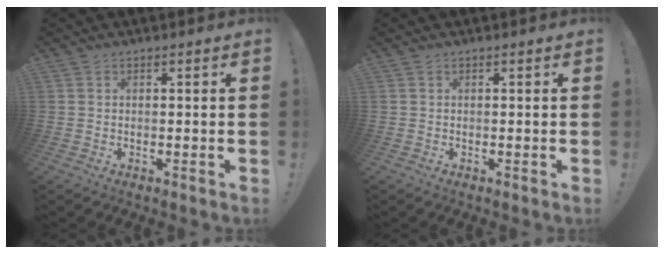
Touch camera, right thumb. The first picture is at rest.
{"total": 0.0}